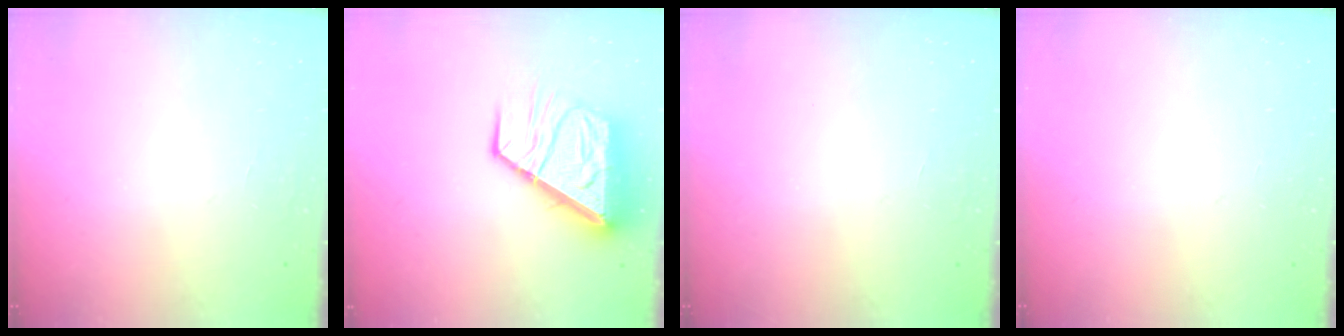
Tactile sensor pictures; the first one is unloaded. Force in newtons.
{"total": 13.8, "press": 13.7, "slide": 1.6}
{"total": 0.0}
{"total": 0.0}